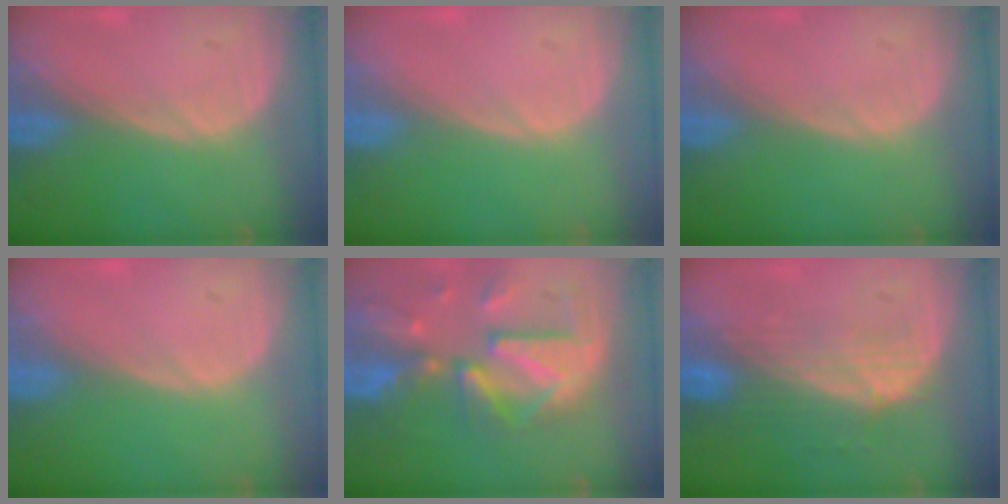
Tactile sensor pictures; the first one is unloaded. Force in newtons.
{"total": 0.0}
{"total": 0.0}
{"total": 0.0}
{"total": 12.1, "press": 10.4, "slide": 6.1}
{"total": 7.6, "press": 6.8, "slide": 3.3}